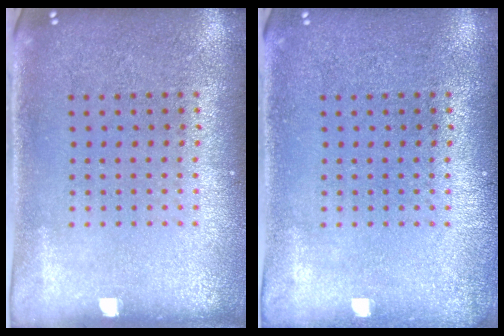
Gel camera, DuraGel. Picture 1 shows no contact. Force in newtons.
{"total": 0.7, "press": 0.7, "slide": 0.0}